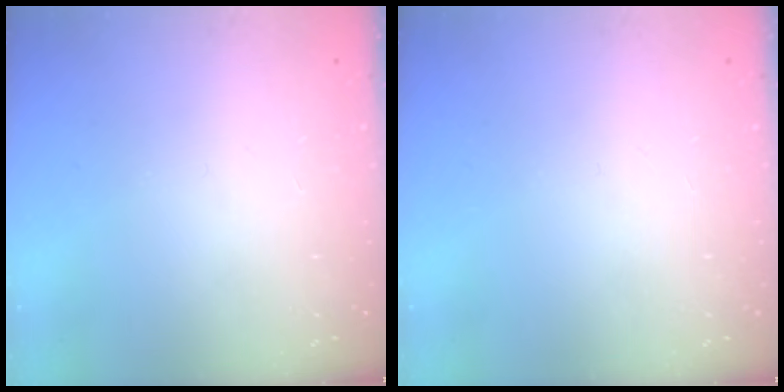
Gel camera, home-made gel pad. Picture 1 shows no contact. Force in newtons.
{"total": 0.0}